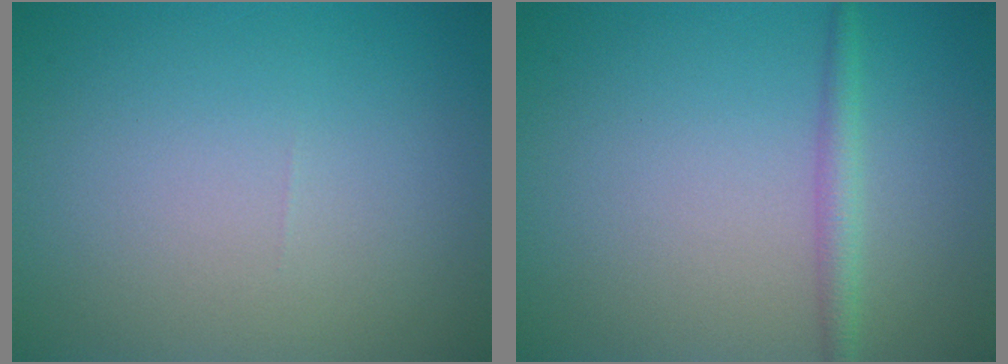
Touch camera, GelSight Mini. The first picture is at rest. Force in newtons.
{"total": 1.8, "press": 1.8, "slide": 0.0}